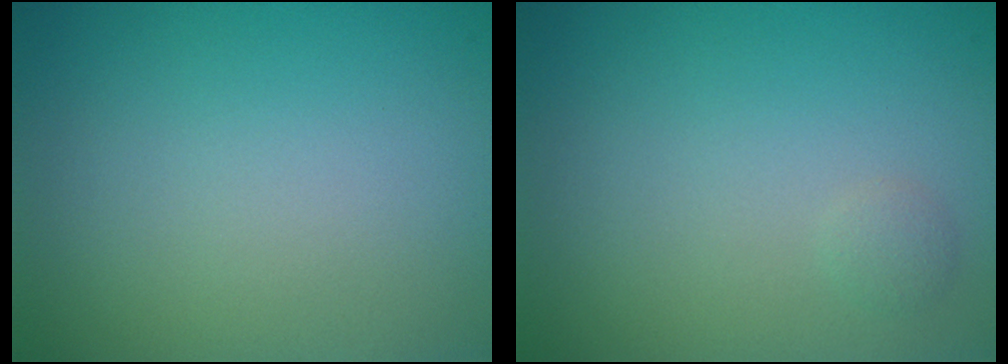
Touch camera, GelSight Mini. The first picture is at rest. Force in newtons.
{"total": 0.7, "press": 0.7, "slide": 0.0}